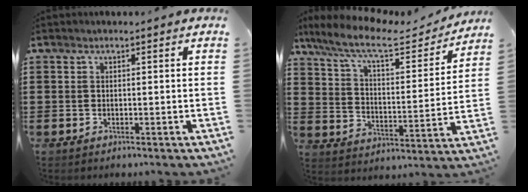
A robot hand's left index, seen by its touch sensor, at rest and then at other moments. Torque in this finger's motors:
{"motor_torque": [1.19, -0.95, 0.46, 0.08]}